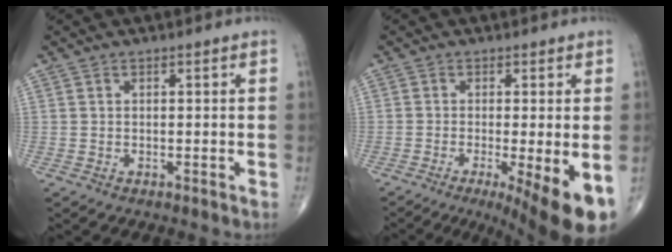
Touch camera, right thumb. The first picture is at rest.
{"total": 12.4, "force": [-5.1, 2.3, 11.1], "torque": [-0.136, -0.022, -0.074]}